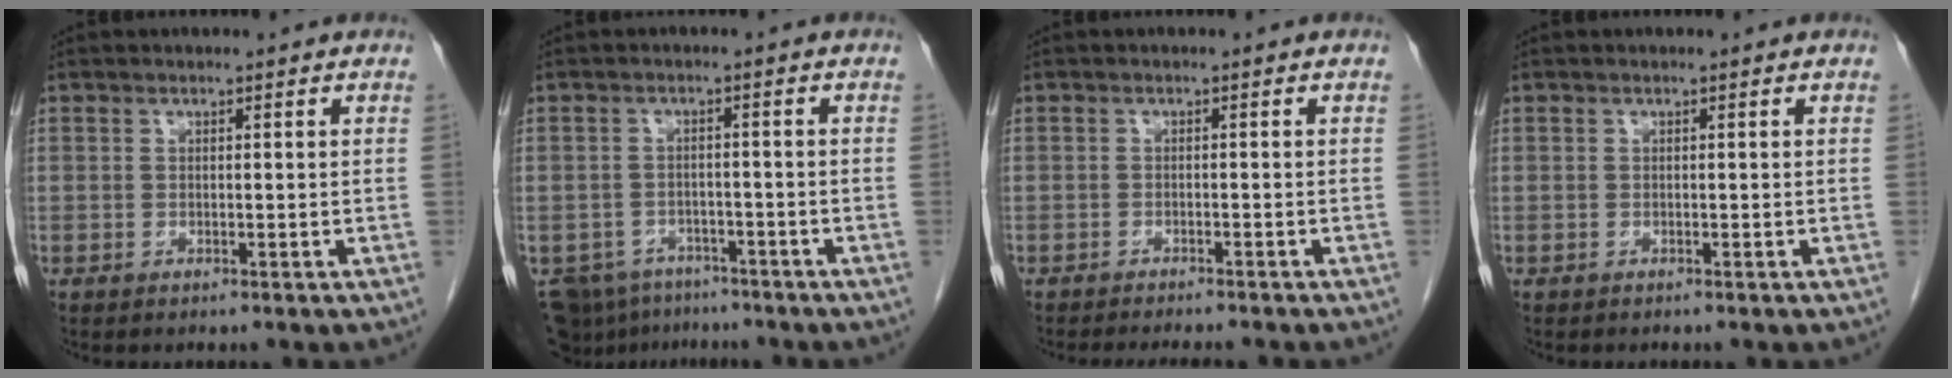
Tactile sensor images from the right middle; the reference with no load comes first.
{"total": 9.7, "force": [-7.8, 5.4, 2.2], "torque": [-0.055, -0.005, -0.107]}
{"total": 7.1, "force": [-6.4, 1.0, 2.8], "torque": [-0.033, -0.010, -0.084]}
{"total": 0.0}